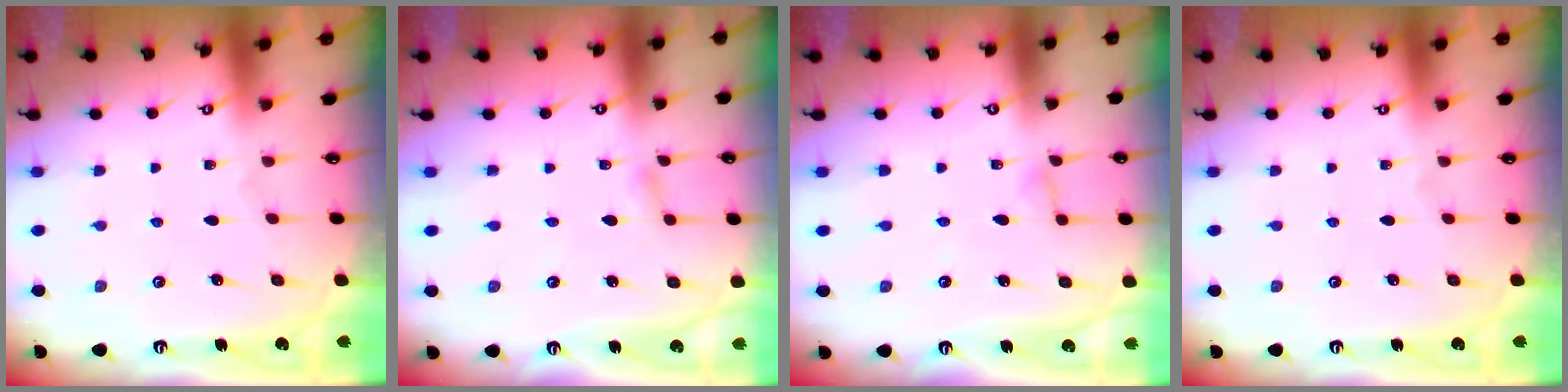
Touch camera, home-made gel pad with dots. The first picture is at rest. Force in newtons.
{"total": 2.3, "press": 2.2, "slide": 0.2}
{"total": 3.0, "press": 3.0, "slide": 0.3}
{"total": 0.0}